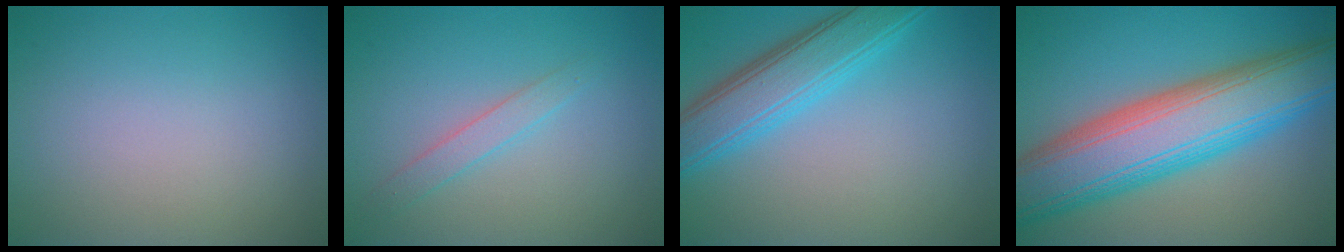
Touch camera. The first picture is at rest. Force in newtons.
{"total": 1.6, "press": 1.6, "slide": 0.1}
{"total": 5.7, "press": 5.7, "slide": 0.3}
{"total": 12.1, "press": 12.1, "slide": 0.5}